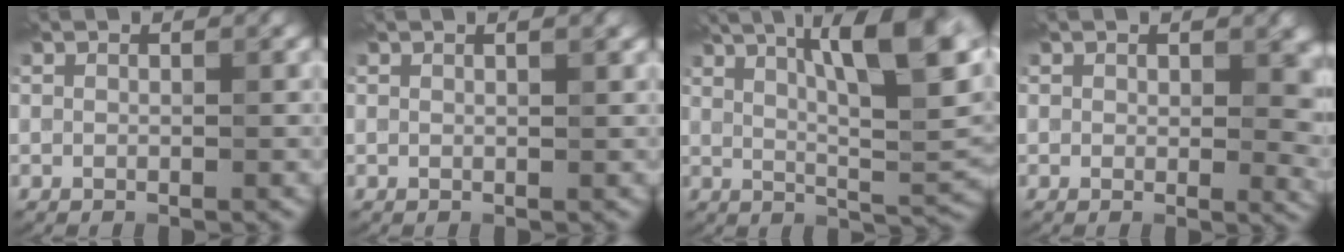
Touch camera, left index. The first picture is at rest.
{"total": 1.3, "force": [0.7, 0.4, 0.9], "torque": [-0.008, 0.004, 0.007]}
{"total": 12.5, "force": [5.5, 3.2, 10.8], "torque": [-0.142, 0.015, 0.085]}
{"total": 4.3, "force": [1.1, 2.4, 3.3], "torque": [-0.029, -0.006, 0.019]}